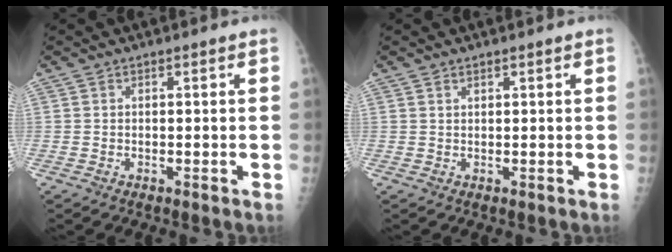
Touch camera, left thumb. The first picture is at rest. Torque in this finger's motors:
{"motor_torque": [-0.06, -0.08, 0.10, 0.10, -0.04]}